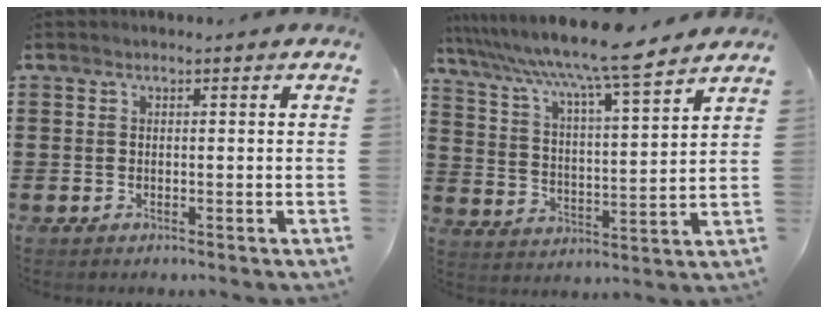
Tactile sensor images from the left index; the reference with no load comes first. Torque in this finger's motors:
{"motor_torque": [1.46, -0.68, 0.80, 0.21]}